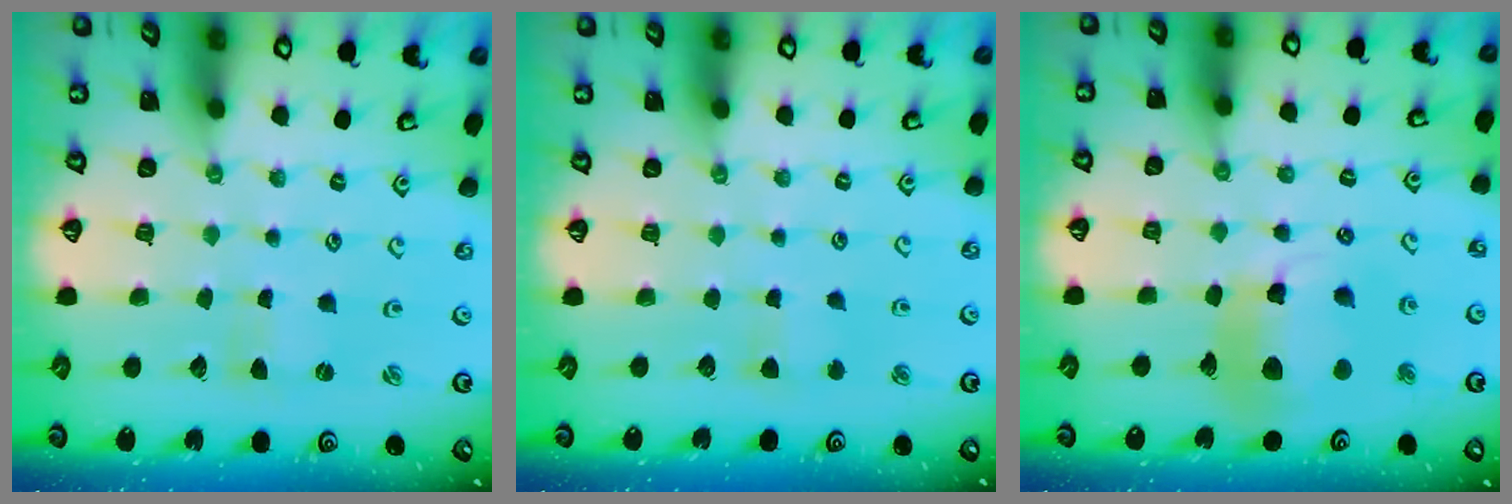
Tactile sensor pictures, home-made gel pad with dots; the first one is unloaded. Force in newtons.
{"total": 2.8, "press": 2.8, "slide": 0.5}
{"total": 16.1, "press": 16.0, "slide": 1.8}